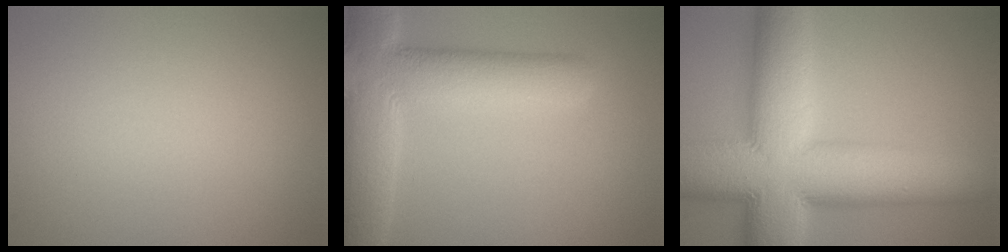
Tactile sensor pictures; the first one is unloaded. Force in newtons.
{"total": 9.5, "press": 9.5, "slide": 1.2}
{"total": 15.6, "press": 15.6, "slide": 0.3}